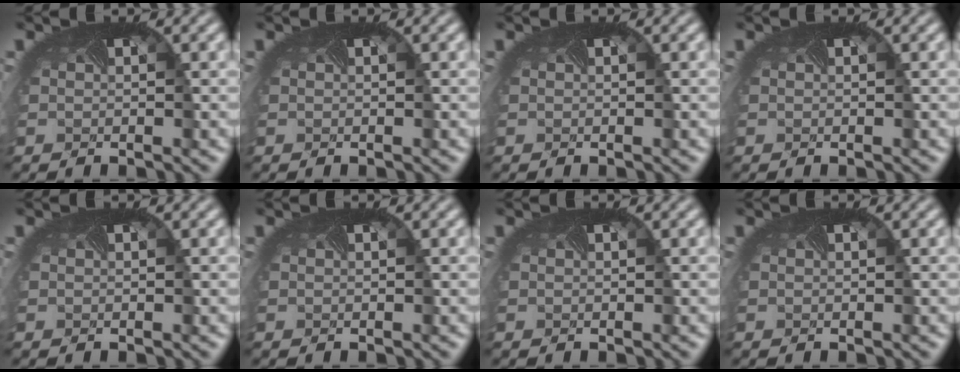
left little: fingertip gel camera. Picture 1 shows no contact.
{"total": 0.0}
{"total": 0.0}
{"total": 0.0}
{"total": 0.0}
{"total": 0.0}
{"total": 0.0}
{"total": 0.0}